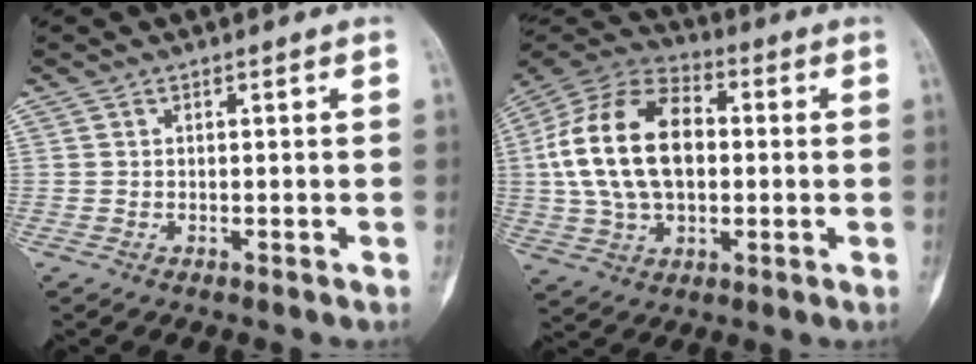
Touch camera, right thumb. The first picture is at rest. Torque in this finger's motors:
{"motor_torque": [1.40, 1.84, 0.92, -0.58, 0.23]}